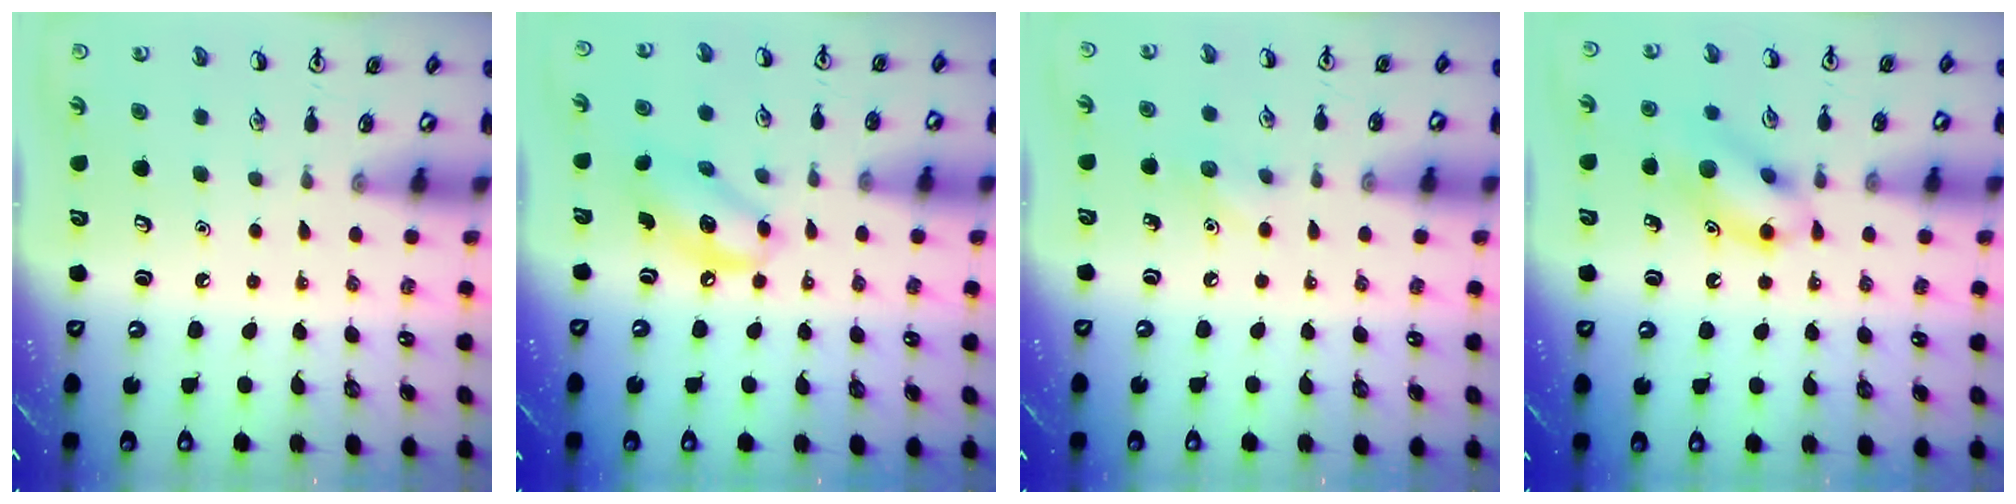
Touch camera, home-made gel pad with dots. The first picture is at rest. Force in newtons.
{"total": 10.3, "press": 10.0, "slide": 2.3}
{"total": 5.8, "press": 5.5, "slide": 1.8}
{"total": 12.8, "press": 12.7, "slide": 1.1}